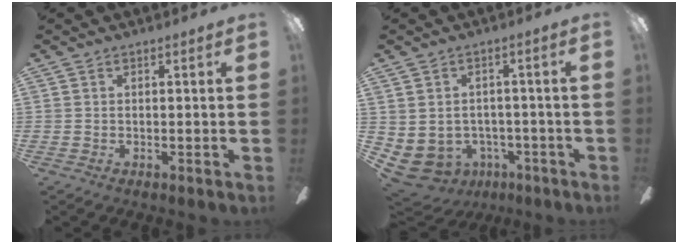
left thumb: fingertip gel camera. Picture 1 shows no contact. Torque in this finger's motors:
{"motor_torque": [0.04, 2.20, 0.41, -0.26, 0.13]}